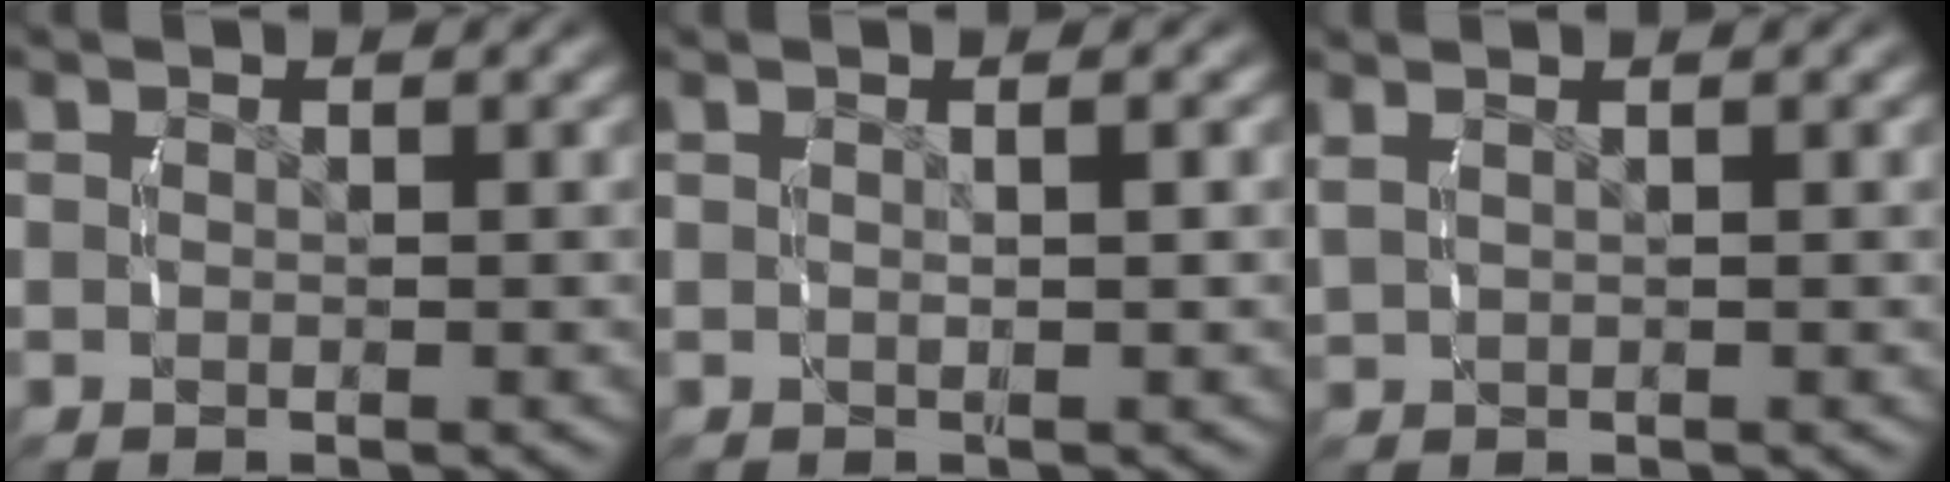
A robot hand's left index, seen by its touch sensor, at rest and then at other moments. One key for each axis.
{"total": 1.0, "fx": 0.5, "fy": 0.0, "fz": 0.9, "tx": -0.009, "ty": 0.007, "tz": 0.009}
{"total": 1.8, "fx": 1.1, "fy": 0.7, "fz": 1.3, "tx": -0.024, "ty": 0.018, "tz": 0.019}